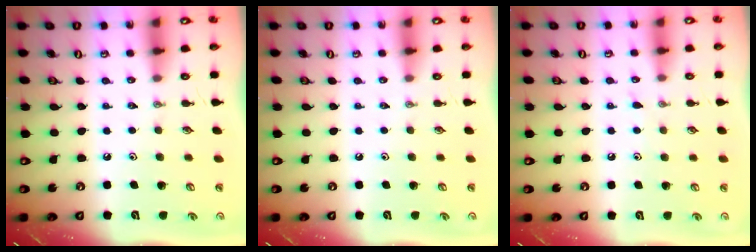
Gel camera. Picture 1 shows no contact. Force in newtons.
{"total": 0.0}
{"total": 6.2, "press": 6.1, "slide": 0.6}